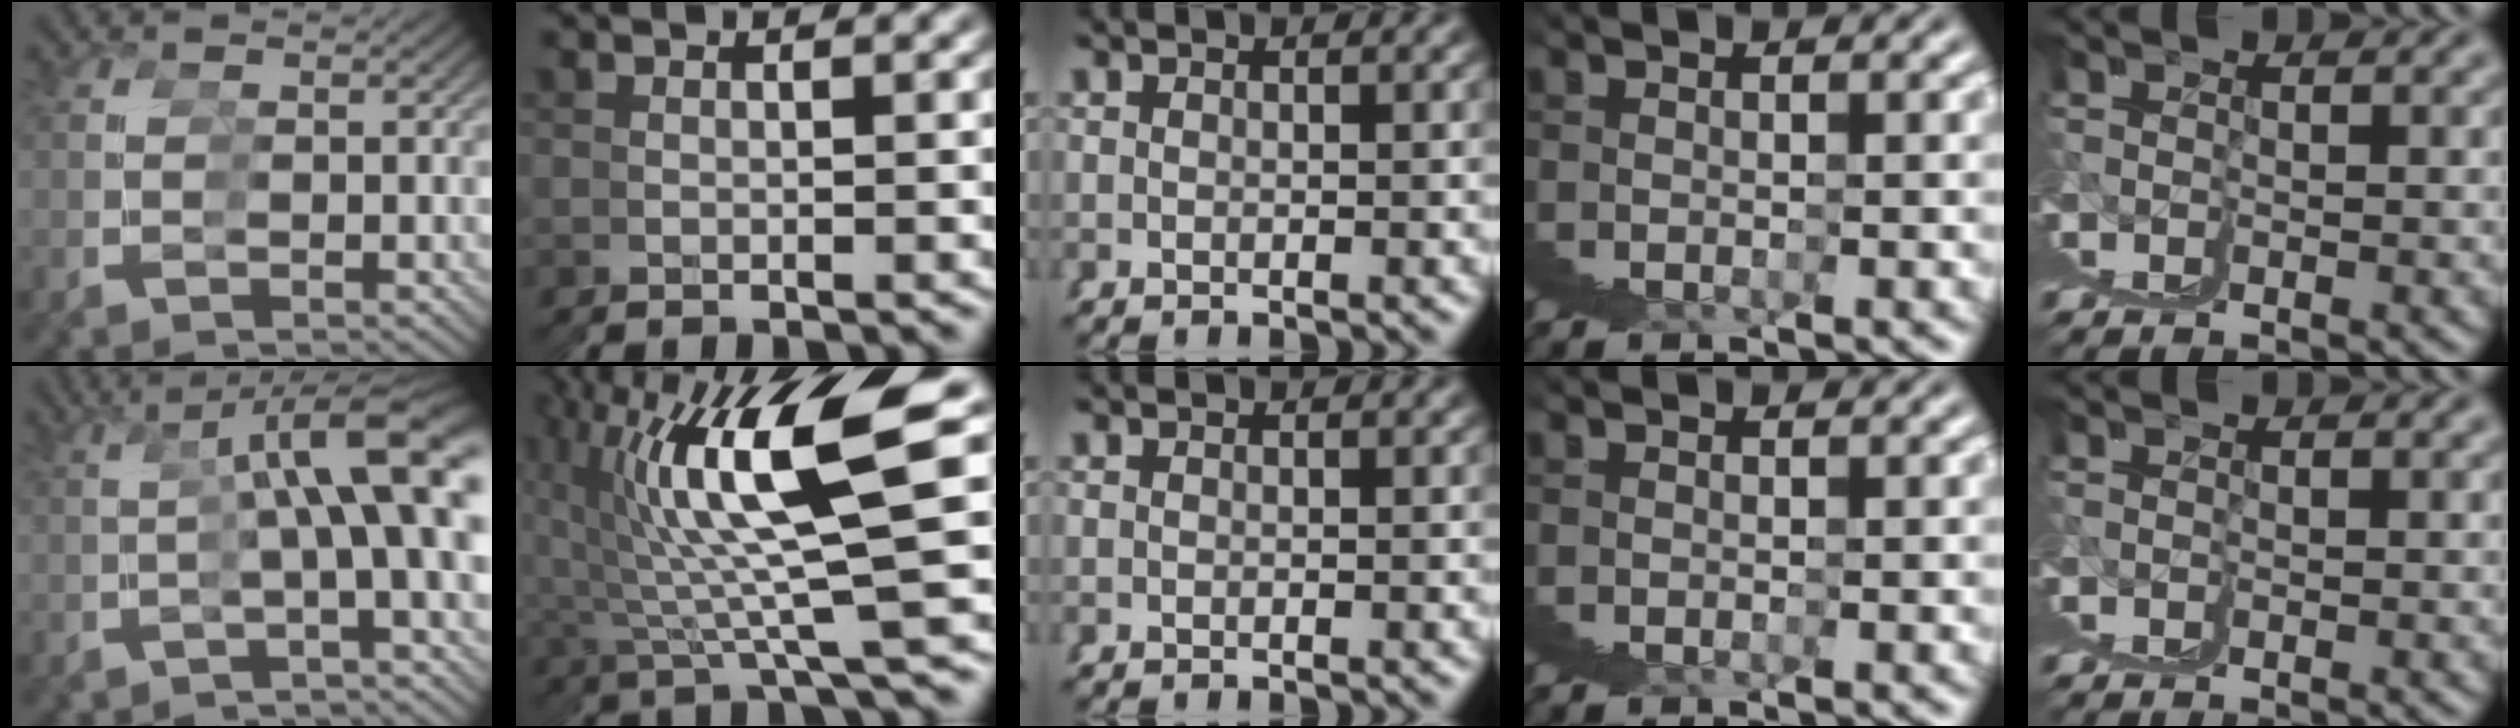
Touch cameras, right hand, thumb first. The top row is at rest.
{"thumb": {"total": 9.0, "force": [0.9, 2.2, 8.7], "torque": [-0.119, 0.027, 0.000]}, "index": {"total": 12.3, "force": [3.0, 5.0, 10.8], "torque": [-0.180, 0.027, 0.047]}}